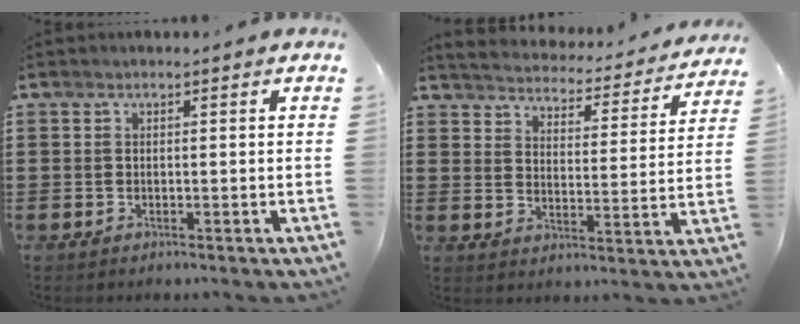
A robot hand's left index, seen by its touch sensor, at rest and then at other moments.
{"total": 3.4, "force": [3.4, -0.2, -0.2], "torque": [-0.022, -0.037, 0.051]}